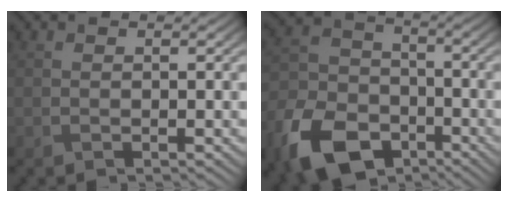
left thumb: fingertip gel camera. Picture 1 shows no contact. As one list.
[{"total": 13.6, "force": [-7.9, 8.4, 7.2], "torque": [-0.187, -0.036, -0.159]}]